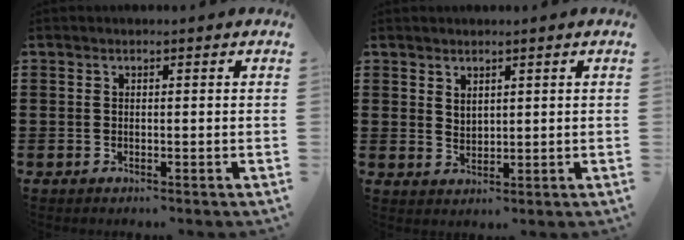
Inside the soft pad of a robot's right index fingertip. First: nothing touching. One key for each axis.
{"total": 1.9, "fx": 1.8, "fy": 0.8, "fz": 0.2, "tx": -0.006, "ty": 0.003, "tz": 0.035}